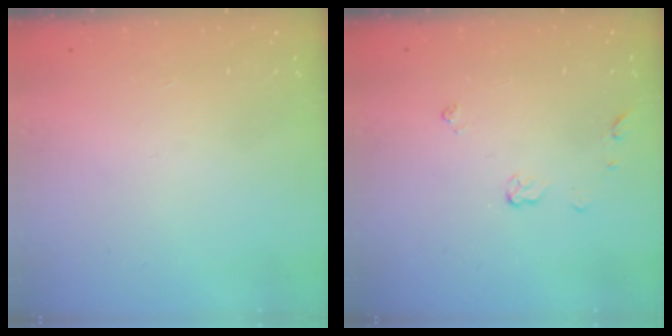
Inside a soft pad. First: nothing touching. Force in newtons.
{"total": 4.1, "press": 4.1, "slide": 0.6}